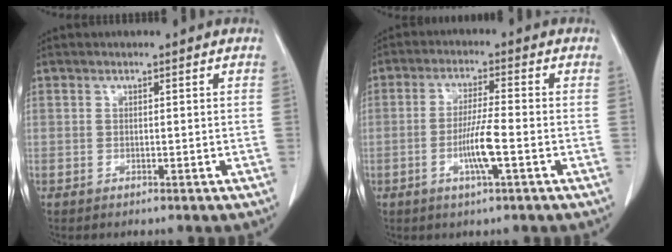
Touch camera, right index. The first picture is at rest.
{"total": 6.0, "force": [-2.0, -0.1, 5.6], "torque": [-0.110, -0.005, -0.038]}